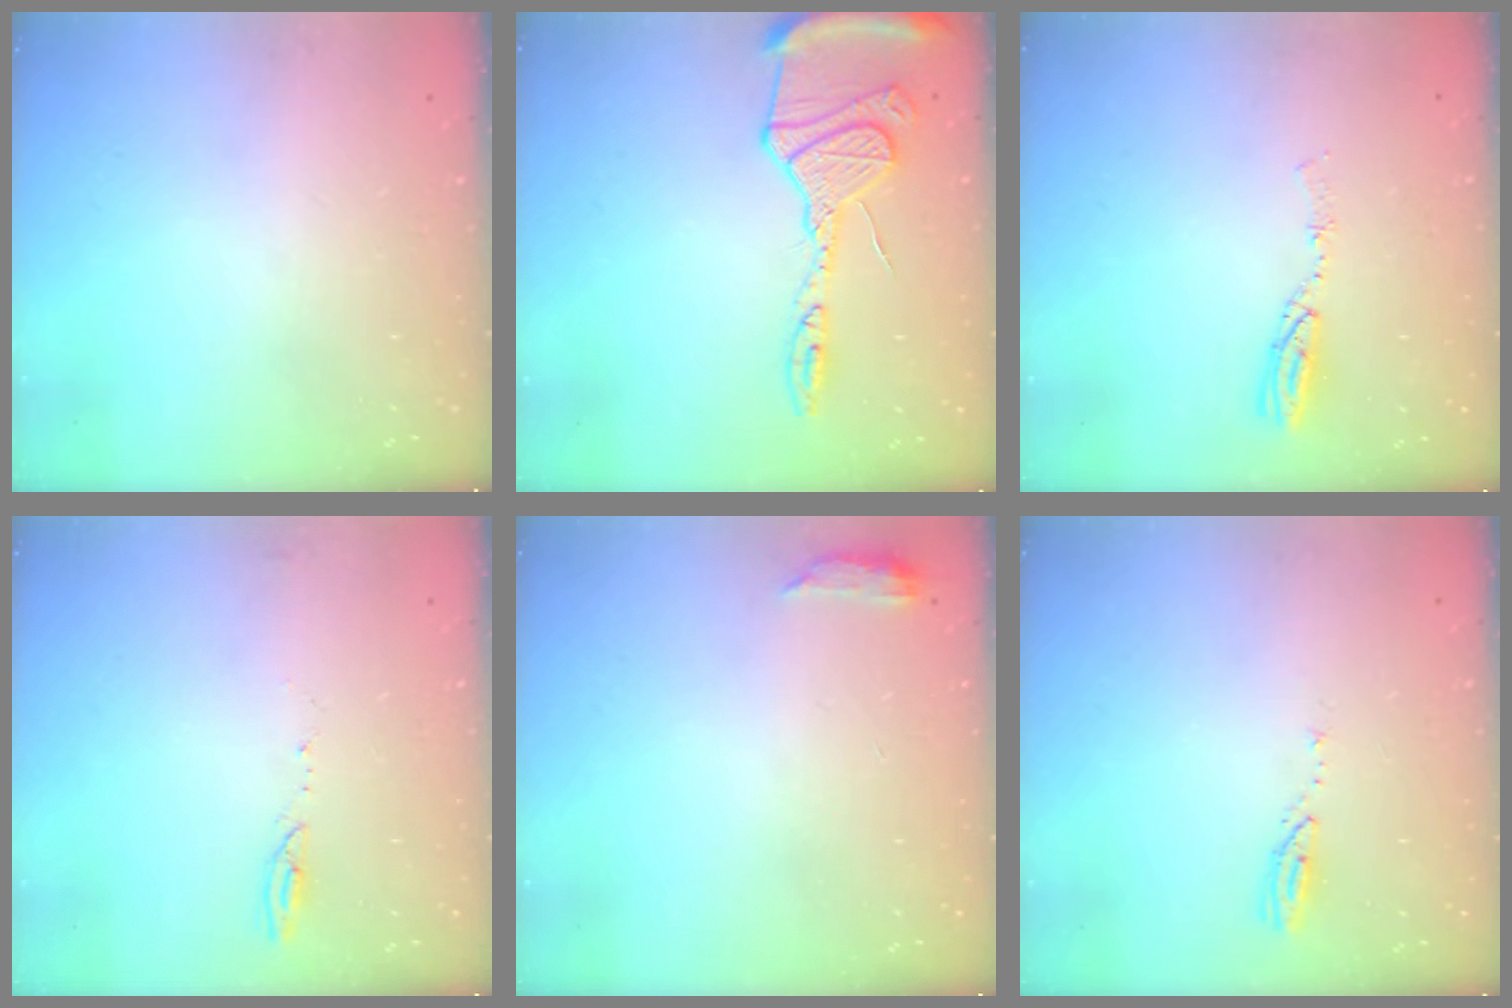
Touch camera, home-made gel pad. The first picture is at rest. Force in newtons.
{"total": 19.2, "press": 16.4, "slide": 9.9}
{"total": 5.1, "press": 5.1, "slide": 0.3}
{"total": 3.8, "press": 3.8, "slide": 0.4}
{"total": 3.4, "press": 3.3, "slide": 0.5}
{"total": 3.7, "press": 3.7, "slide": 0.3}